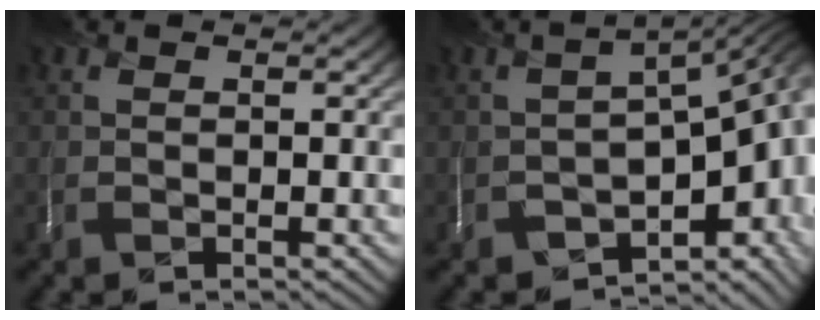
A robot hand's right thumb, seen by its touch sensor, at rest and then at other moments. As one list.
[{"total": 10.4, "force": [-3.4, 4.7, 8.7], "torque": [-0.118, -0.026, -0.029]}]